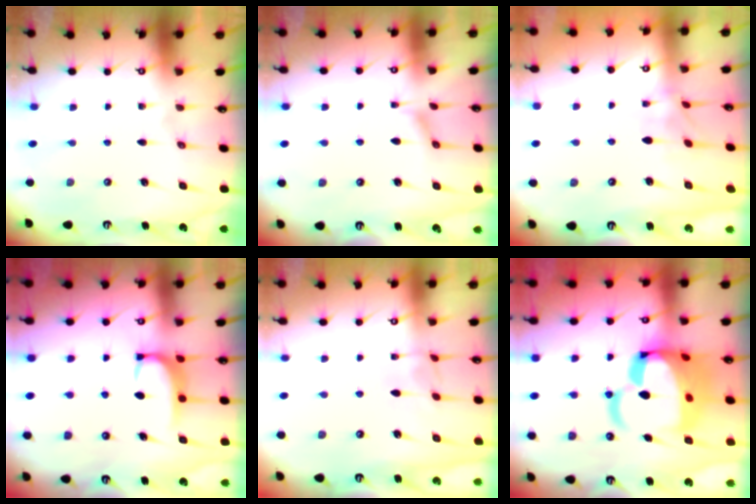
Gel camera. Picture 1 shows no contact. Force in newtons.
{"total": 1.8, "press": 1.7, "slide": 0.5}
{"total": 2.8, "press": 2.7, "slide": 0.8}
{"total": 1.6, "press": 1.6, "slide": 0.5}
{"total": 1.1, "press": 1.0, "slide": 0.4}
{"total": 17.6, "press": 17.4, "slide": 2.3}